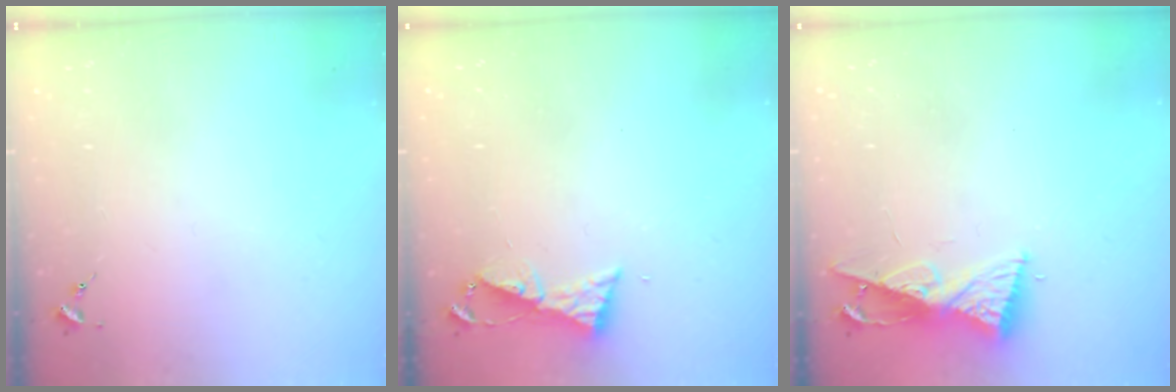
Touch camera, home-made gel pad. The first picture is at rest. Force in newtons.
{"total": 6.4, "press": 6.4, "slide": 0.6}
{"total": 8.7, "press": 8.7, "slide": 0.6}